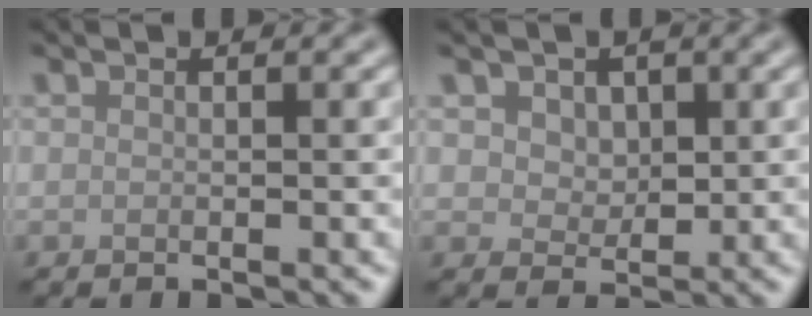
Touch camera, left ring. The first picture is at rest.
{"total": 3.3, "force": [1.5, 2.5, 1.6], "torque": [-0.041, -0.008, 0.033]}